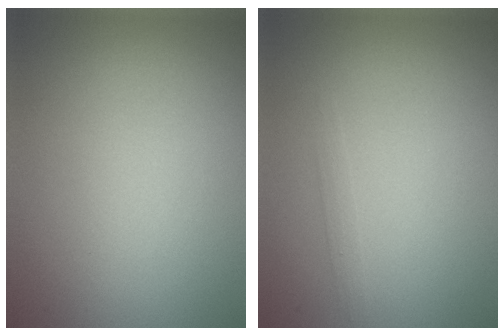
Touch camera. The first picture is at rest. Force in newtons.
{"total": 0.7, "press": 0.7, "slide": 0.1}